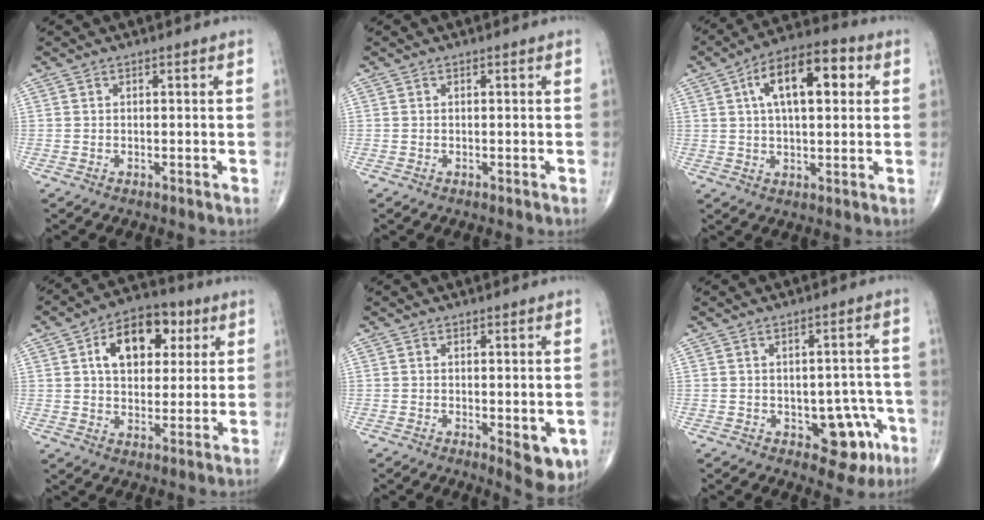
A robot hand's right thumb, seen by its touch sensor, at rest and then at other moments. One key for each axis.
{"total": 0.0}
{"total": 14.3, "fx": 3.9, "fy": 6.6, "fz": 12.0, "tx": -0.180, "ty": 0.018, "tz": 0.057}
{"total": 13.9, "fx": 4.5, "fy": 8.9, "fz": 9.7, "tx": -0.114, "ty": 0.003, "tz": 0.067}
{"total": 6.2, "fx": -1.5, "fy": 2.5, "fz": 5.5, "tx": -0.057, "ty": -0.013, "tz": -0.014}
{"total": 8.1, "fx": -3.1, "fy": 4.9, "fz": 5.6, "tx": -0.032, "ty": 0.019, "tz": -0.032}